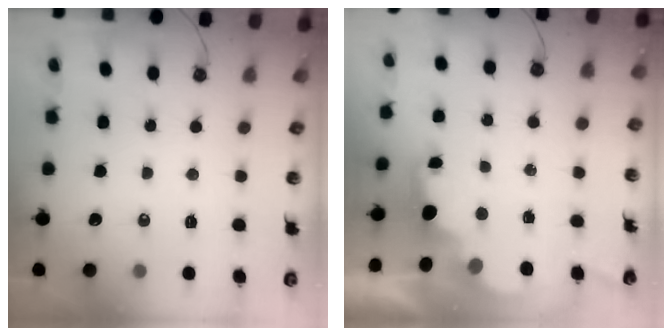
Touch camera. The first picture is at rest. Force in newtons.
{"total": 2.5, "press": 2.4, "slide": 0.8}